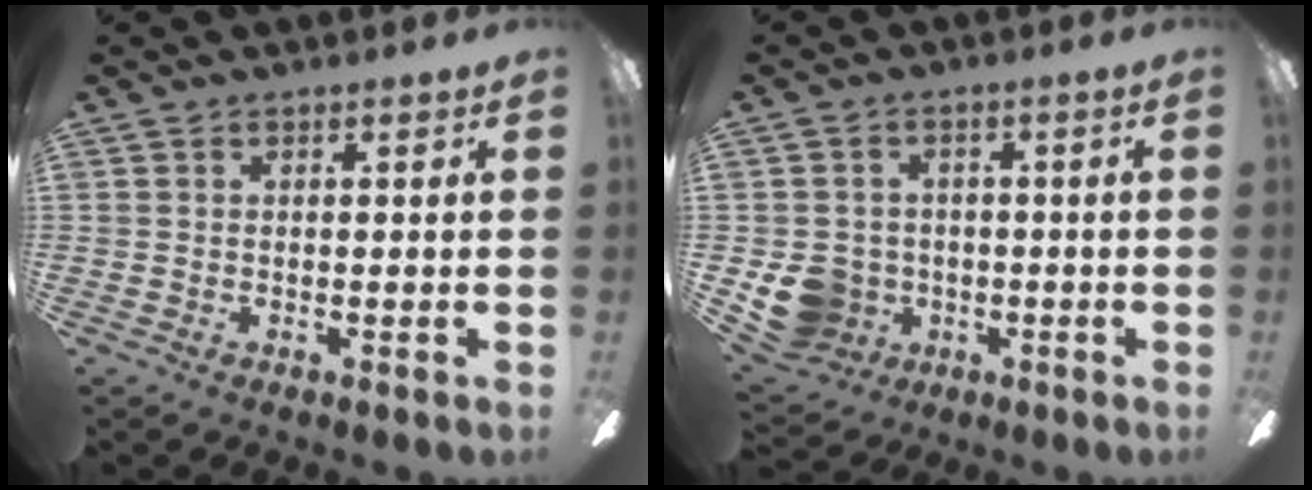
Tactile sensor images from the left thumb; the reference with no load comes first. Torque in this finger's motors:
{"motor_torque": [-0.19, 0.49, 0.07, -0.10, 0.01]}